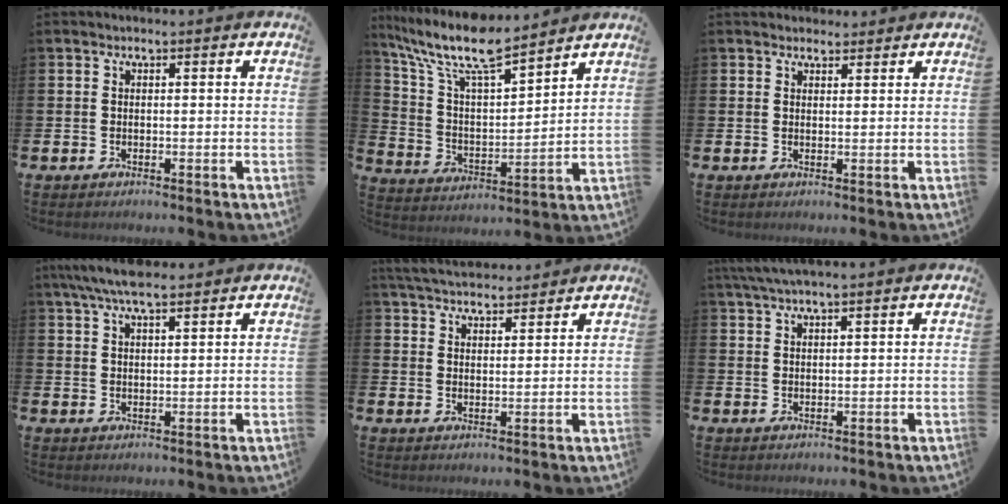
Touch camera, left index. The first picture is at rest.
{"total": 10.7, "force": [9.3, 2.1, 4.8], "torque": [-0.138, -0.050, 0.162]}
{"total": 2.2, "force": [2.0, 0.8, -0.1], "torque": [0.005, -0.005, 0.036]}
{"total": 6.0, "force": [5.1, 1.4, 2.8], "torque": [-0.059, -0.016, 0.092]}
{"total": 5.0, "force": [4.8, 1.0, 0.6], "torque": [-0.027, -0.021, 0.087]}
{"total": 3.6, "force": [3.1, 0.3, 1.8], "torque": [-0.048, 0.000, 0.059]}